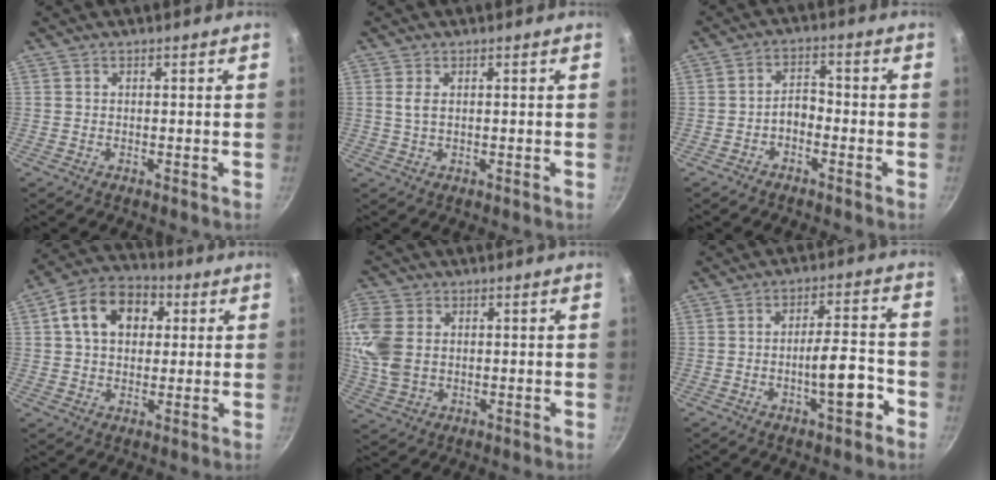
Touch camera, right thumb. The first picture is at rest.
{"total": 2.2, "force": [0.5, 1.1, 1.8], "torque": [-0.032, -0.003, 0.011]}
{"total": 3.6, "force": [-1.9, 2.1, 2.2], "torque": [-0.027, 0.028, -0.037]}
{"total": 13.0, "force": [3.4, 9.4, 8.3], "torque": [-0.113, 0.019, 0.041]}
{"total": 9.4, "force": [1.2, 7.0, 6.2], "torque": [-0.126, -0.004, 0.023]}
{"total": 8.6, "force": [-3.5, 2.4, 7.5], "torque": [-0.097, 0.031, -0.053]}